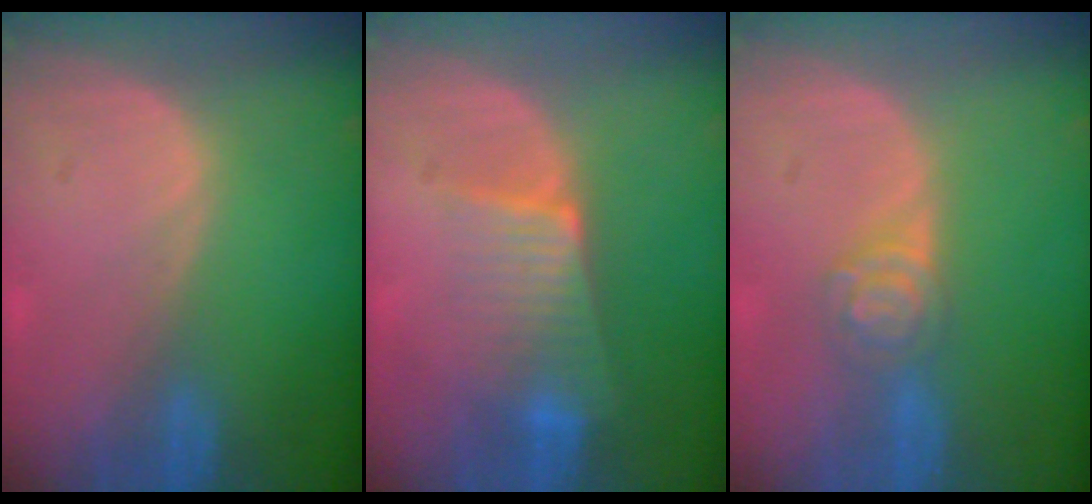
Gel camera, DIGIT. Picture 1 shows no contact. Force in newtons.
{"total": 6.6, "press": 5.9, "slide": 2.9}
{"total": 4.4, "press": 3.9, "slide": 1.9}